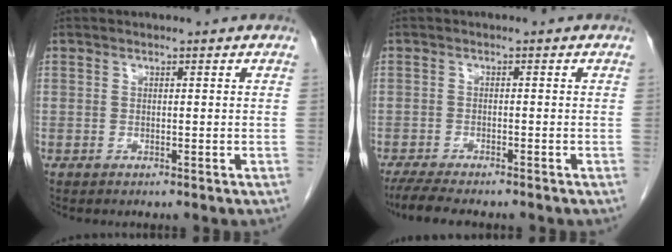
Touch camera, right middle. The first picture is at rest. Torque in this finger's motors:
{"motor_torque": [0.07, -0.03, 0.02, 0.03]}